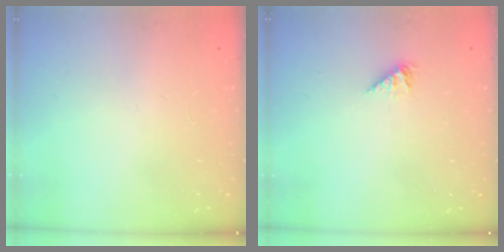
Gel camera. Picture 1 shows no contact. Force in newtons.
{"total": 1.8, "press": 1.7, "slide": 0.3}